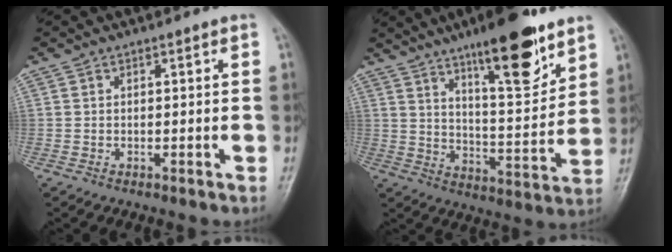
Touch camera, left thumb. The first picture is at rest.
{"total": 16.6, "force": [10.7, 4.4, 12.0], "torque": [-0.155, -0.066, 0.174]}